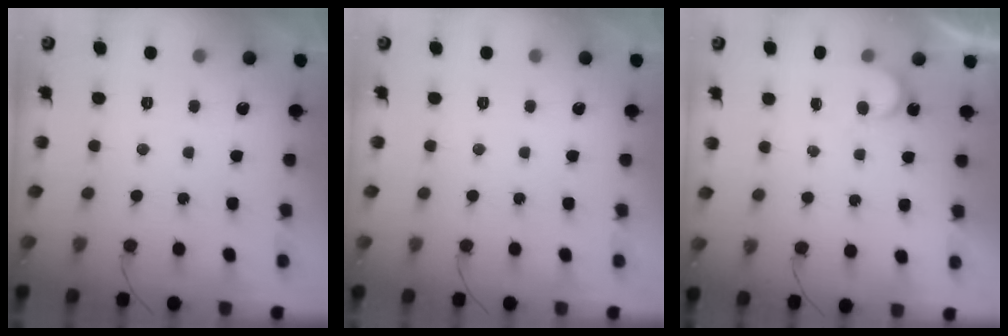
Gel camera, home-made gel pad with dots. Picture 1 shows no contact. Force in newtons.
{"total": 0.0}
{"total": 3.9, "press": 3.9, "slide": 0.4}